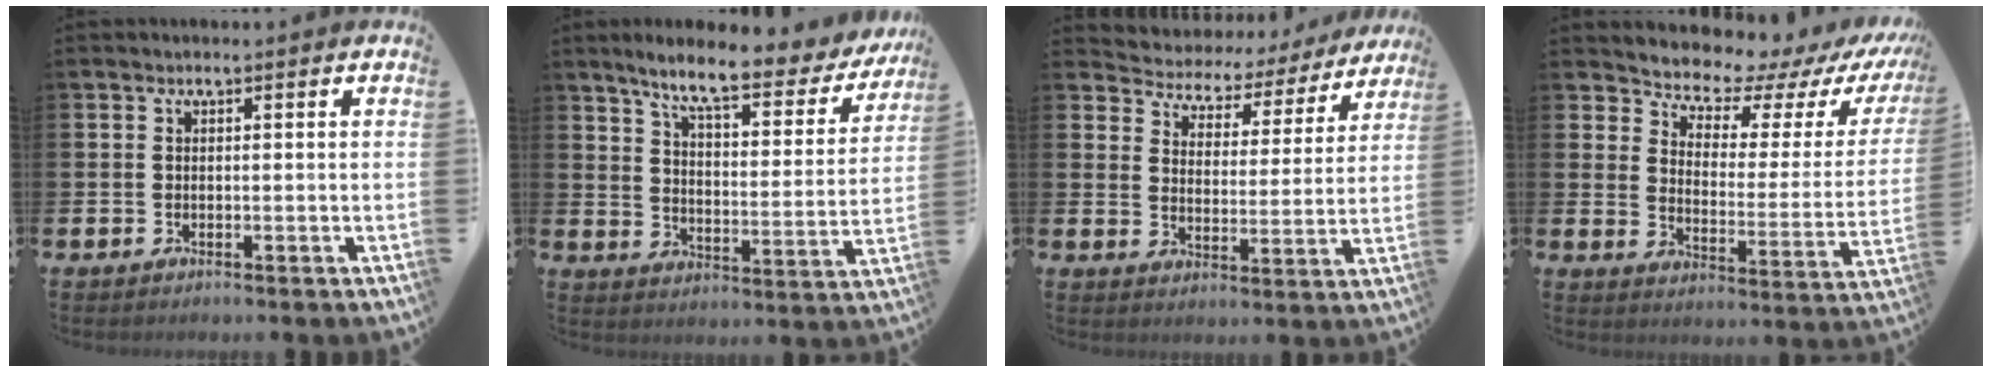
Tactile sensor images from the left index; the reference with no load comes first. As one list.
[{"total": 7.7, "force": [6.4, 1.3, 4.0], "torque": [-0.096, -0.042, 0.101]}, {"total": 4.2, "force": [3.8, 1.9, 0.0], "torque": [-0.031, -0.036, 0.057]}, {"total": 7.1, "force": [6.5, 2.3, 1.7], "torque": [-0.064, -0.056, 0.110]}]